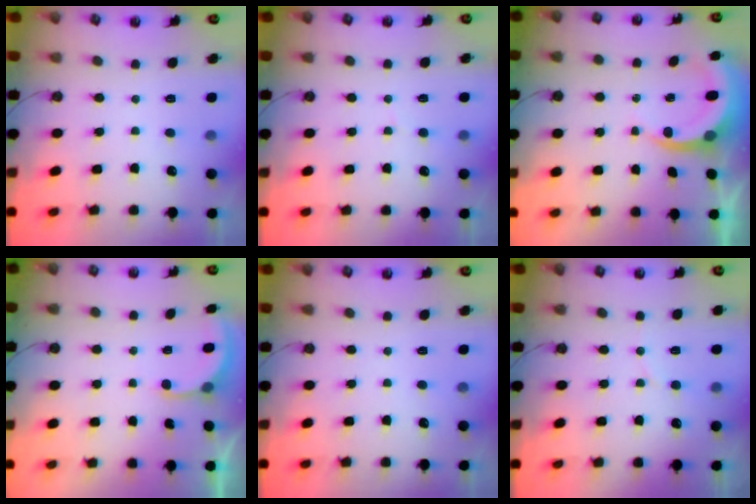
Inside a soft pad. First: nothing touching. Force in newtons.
{"total": 4.4, "press": 4.4, "slide": 0.5}
{"total": 4.9, "press": 4.9, "slide": 0.4}
{"total": 3.0, "press": 3.0, "slide": 0.3}
{"total": 0.0}
{"total": 4.0, "press": 3.9, "slide": 1.0}